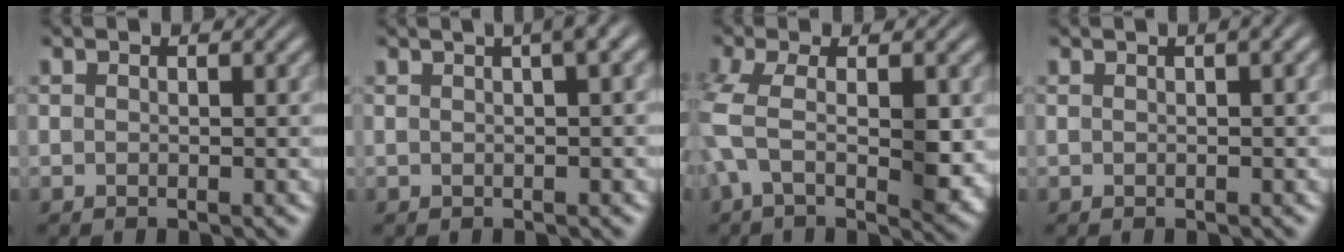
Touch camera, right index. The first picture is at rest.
{"total": 5.0, "force": [2.1, 1.7, 4.1], "torque": [-0.034, 0.030, 0.021]}
{"total": 5.2, "force": [0.2, 2.0, 4.8], "torque": [-0.095, -0.013, 0.004]}
{"total": 1.3, "force": [0.5, 0.1, 1.2], "torque": [-0.005, 0.014, 0.004]}